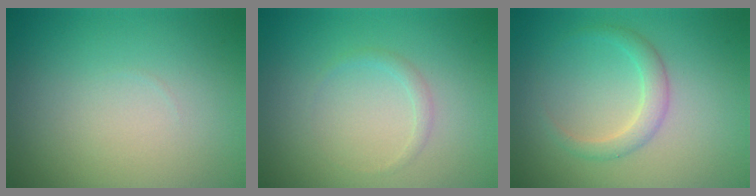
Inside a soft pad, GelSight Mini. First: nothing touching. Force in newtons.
{"total": 0.8, "press": 0.8, "slide": 0.1}
{"total": 2.0, "press": 2.0, "slide": 0.0}